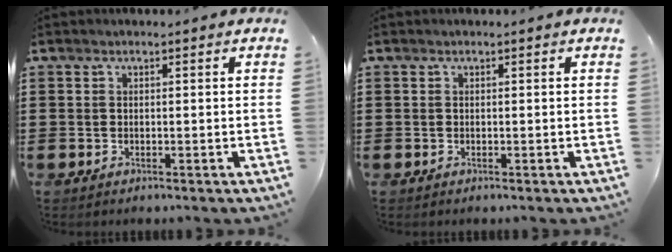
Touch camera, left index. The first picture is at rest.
{"total": 0.0}